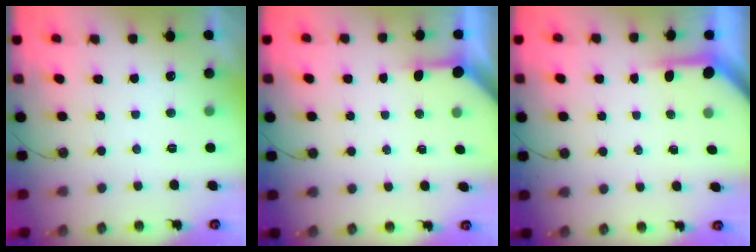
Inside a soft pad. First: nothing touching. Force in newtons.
{"total": 3.2, "press": 3.2, "slide": 0.4}
{"total": 3.8, "press": 3.8, "slide": 0.3}